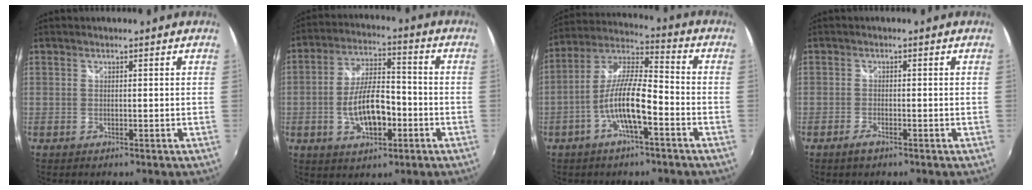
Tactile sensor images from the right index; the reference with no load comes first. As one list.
[{"total": 11.1, "force": [-3.3, 4.9, 9.4], "torque": [-0.180, 0.007, -0.049]}, {"total": 11.2, "force": [-4.5, 2.4, 10.0], "torque": [-0.205, 0.005, -0.085]}, {"total": 1.9, "force": [-1.5, 0.7, 1.0], "torque": [-0.027, -0.003, -0.030]}]